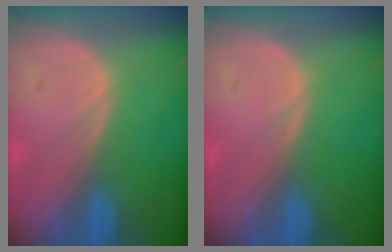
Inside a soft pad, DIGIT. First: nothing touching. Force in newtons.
{"total": 0.0}